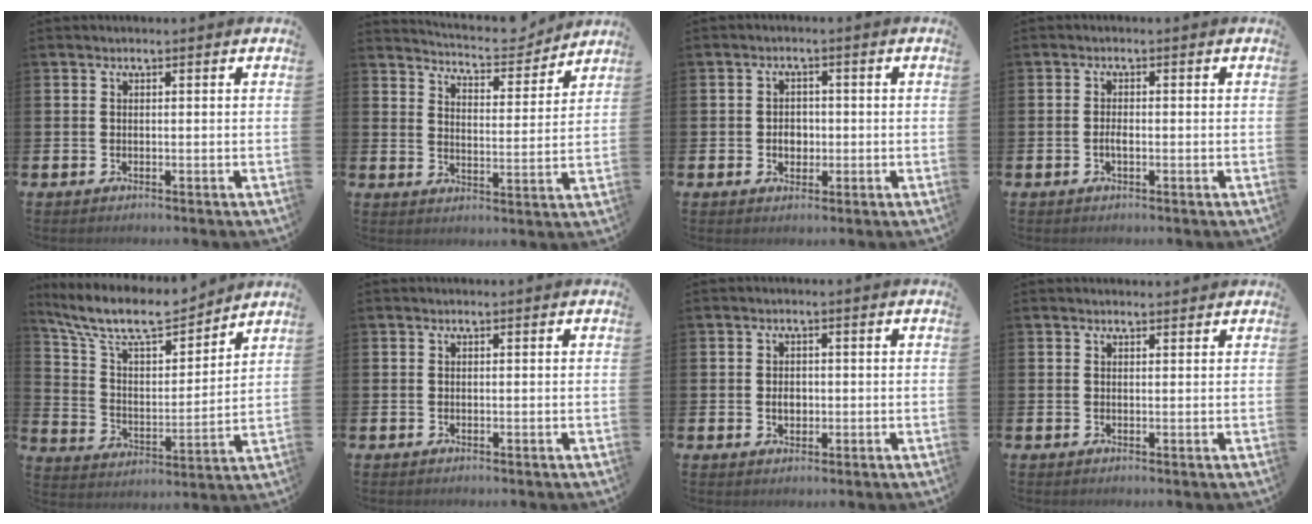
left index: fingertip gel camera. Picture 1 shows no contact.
{"total": 5.8, "force": [5.7, 0.7, 0.9], "torque": [-0.029, -0.042, 0.096]}
{"total": 2.7, "force": [-0.4, 2.2, 1.5], "torque": [-0.017, 0.000, -0.014]}
{"total": 1.3, "force": [-0.4, 0.5, 1.2], "torque": [-0.021, 0.000, -0.008]}
{"total": 10.6, "force": [9.4, 2.8, 3.9], "torque": [-0.116, -0.057, 0.166]}
{"total": 0.0}
{"total": 2.2, "force": [-0.1, 1.6, 1.5], "torque": [-0.013, 0.000, -0.008]}
{"total": 0.8, "force": [0.8, 0.1, 0.2], "torque": [0.004, -0.002, 0.013]}